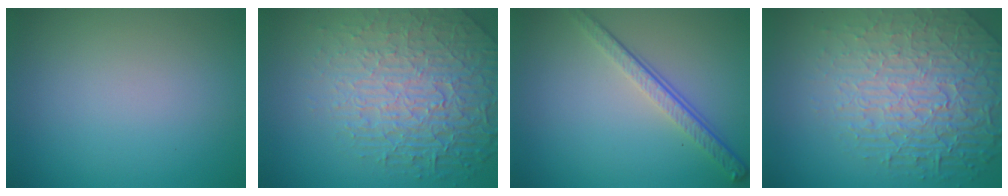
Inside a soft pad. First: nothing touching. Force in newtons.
{"total": 7.5, "press": 5.8, "slide": 4.8}
{"total": 3.9, "press": 2.7, "slide": 2.8}
{"total": 8.0, "press": 5.9, "slide": 5.3}